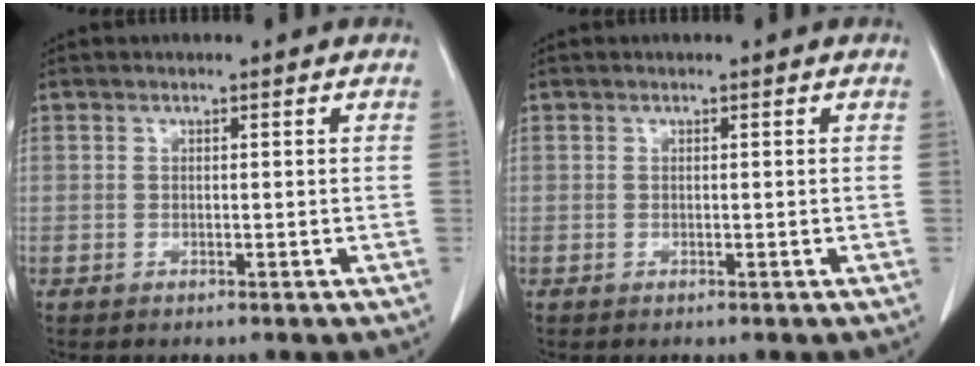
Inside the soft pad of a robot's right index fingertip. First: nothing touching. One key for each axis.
{"total": 0.0}